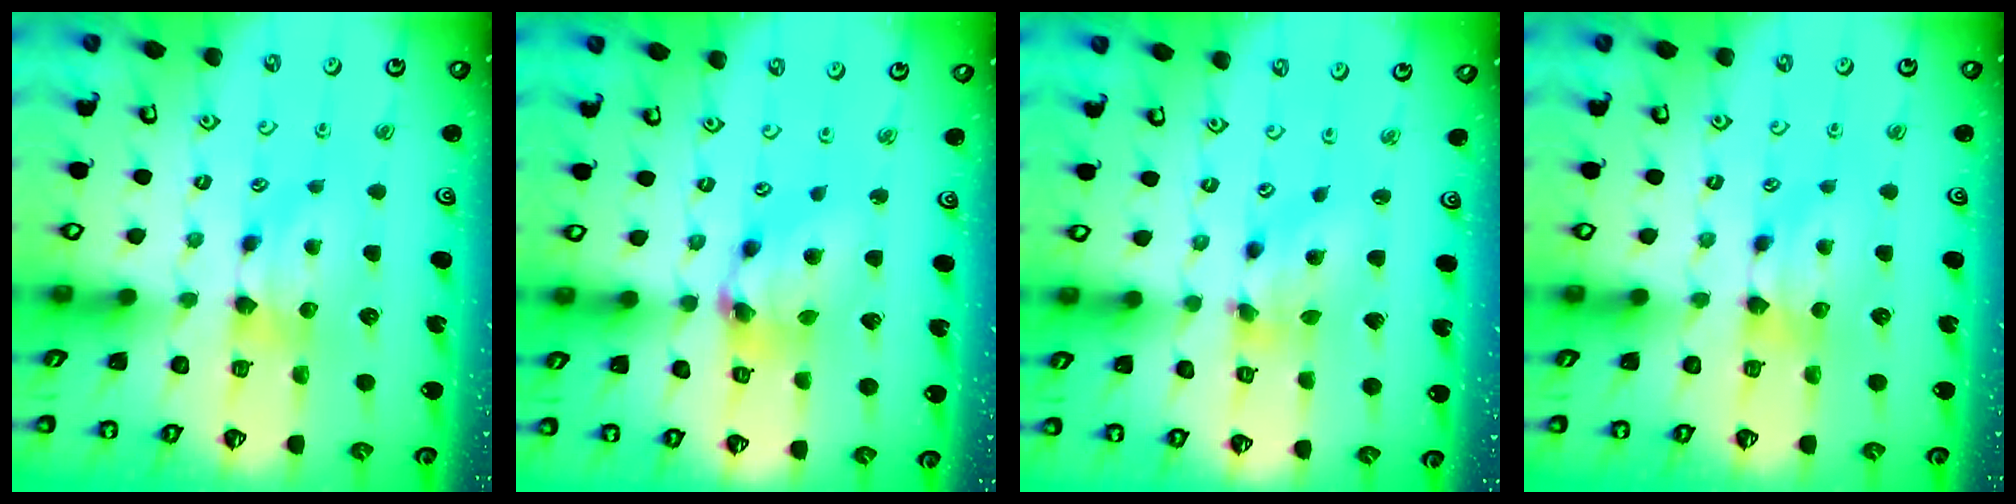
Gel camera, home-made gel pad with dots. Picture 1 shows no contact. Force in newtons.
{"total": 7.1, "press": 6.7, "slide": 2.3}
{"total": 5.5, "press": 5.1, "slide": 1.9}
{"total": 0.0}